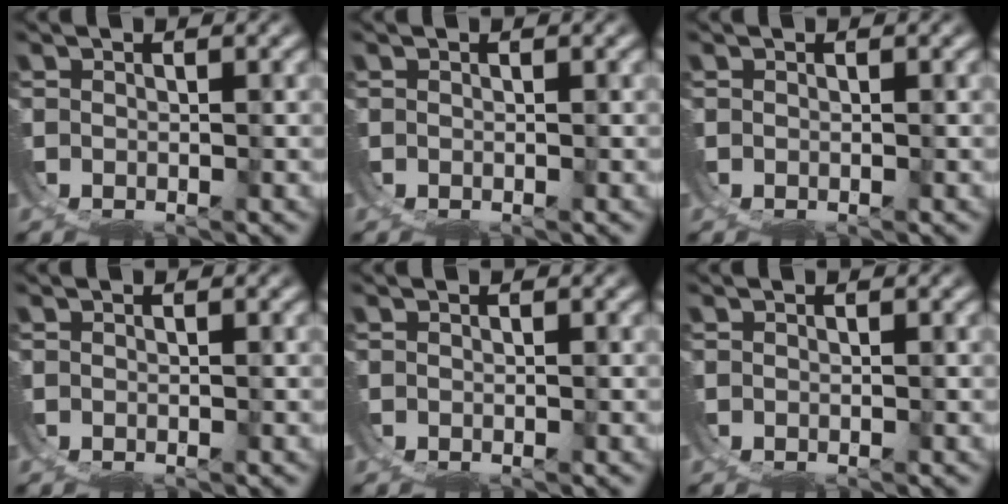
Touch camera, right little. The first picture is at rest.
{"total": 0.0}
{"total": 0.0}
{"total": 0.0}
{"total": 0.0}
{"total": 0.0}